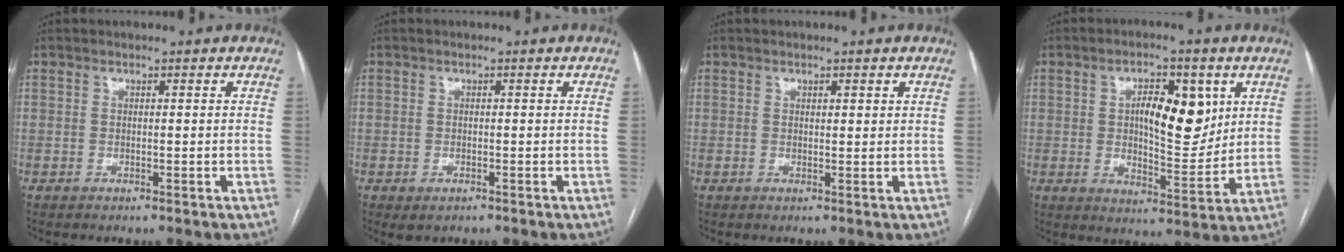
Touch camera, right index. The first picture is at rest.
{"total": 1.4, "force": [-0.7, 0.7, 1.0], "torque": [-0.013, -0.001, -0.003]}
{"total": 1.1, "force": [0.7, 0.4, 0.8], "torque": [-0.011, 0.001, 0.009]}
{"total": 10.2, "force": [3.0, 4.0, 8.8], "torque": [-0.135, 0.007, 0.052]}